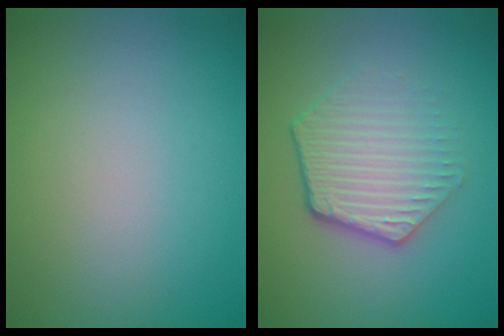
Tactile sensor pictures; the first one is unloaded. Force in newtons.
{"total": 4.5, "press": 3.2, "slide": 3.1}